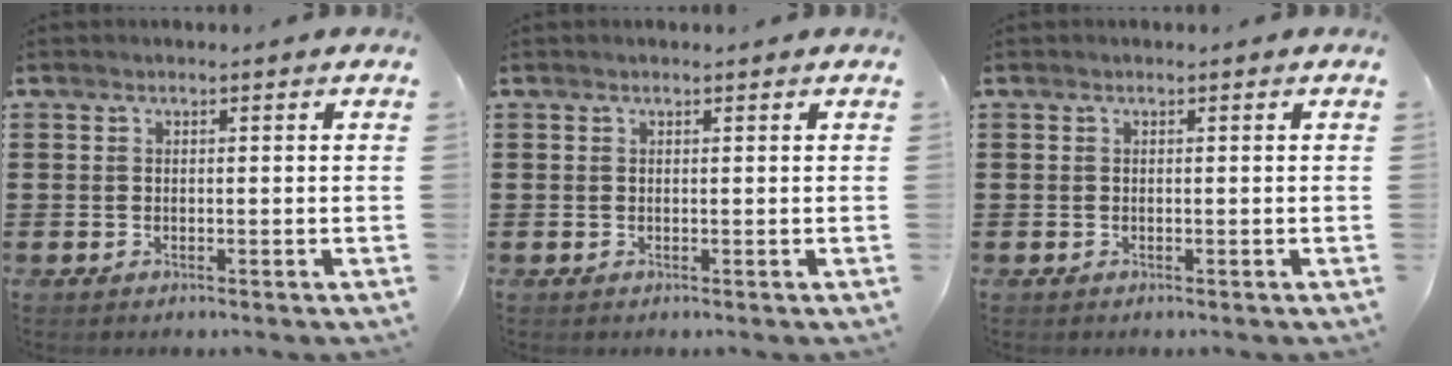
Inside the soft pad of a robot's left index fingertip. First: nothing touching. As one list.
[{"total": 0.0}, {"total": 0.0}]